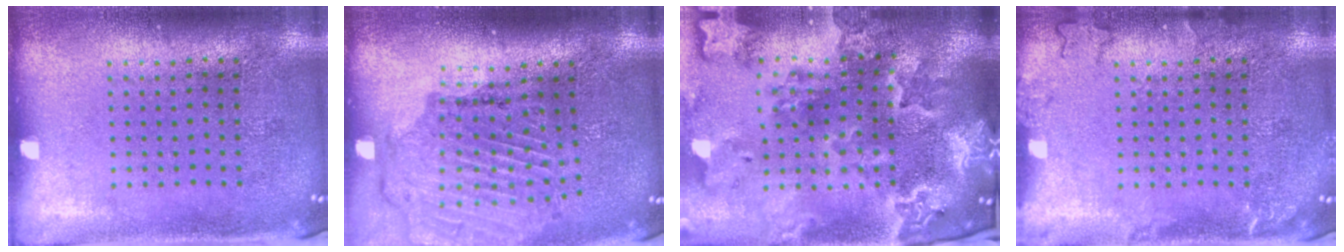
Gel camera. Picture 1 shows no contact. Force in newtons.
{"total": 1.7, "press": 1.7, "slide": 0.1}
{"total": 4.6, "press": 3.8, "slide": 2.6}
{"total": 1.6, "press": 1.6, "slide": 0.3}